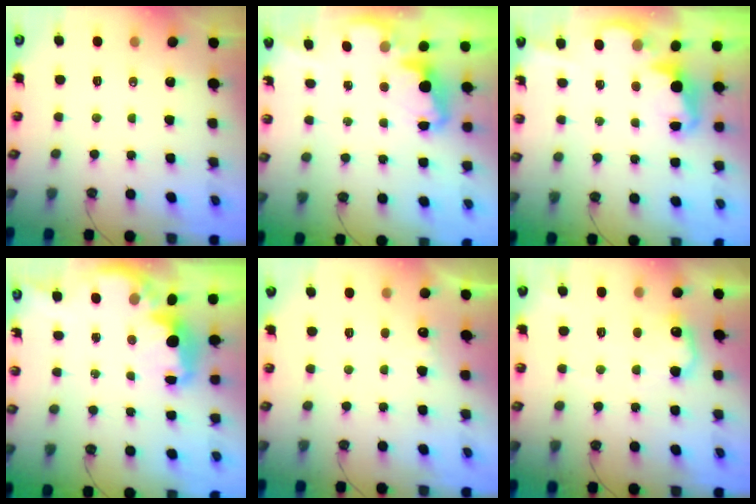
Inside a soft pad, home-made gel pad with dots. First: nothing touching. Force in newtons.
{"total": 2.3, "press": 2.2, "slide": 0.7}
{"total": 2.5, "press": 2.4, "slide": 0.6}
{"total": 2.9, "press": 2.8, "slide": 0.4}
{"total": 5.1, "press": 5.0, "slide": 1.1}
{"total": 10.5, "press": 10.5, "slide": 0.7}